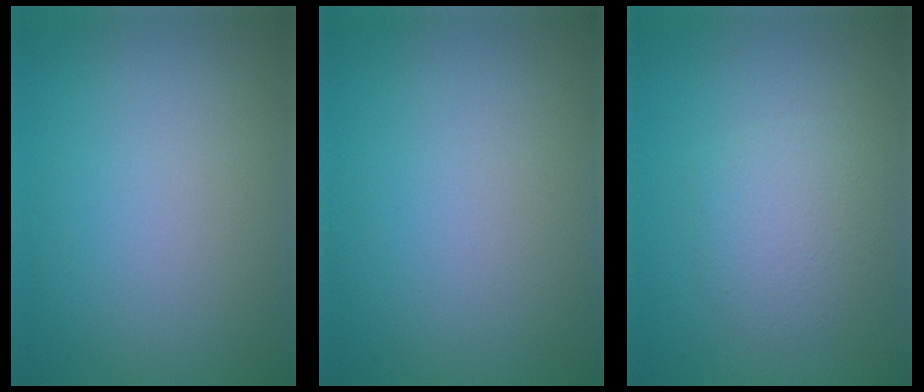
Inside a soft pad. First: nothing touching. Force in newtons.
{"total": 0.0}
{"total": 2.8, "press": 2.8, "slide": 0.2}